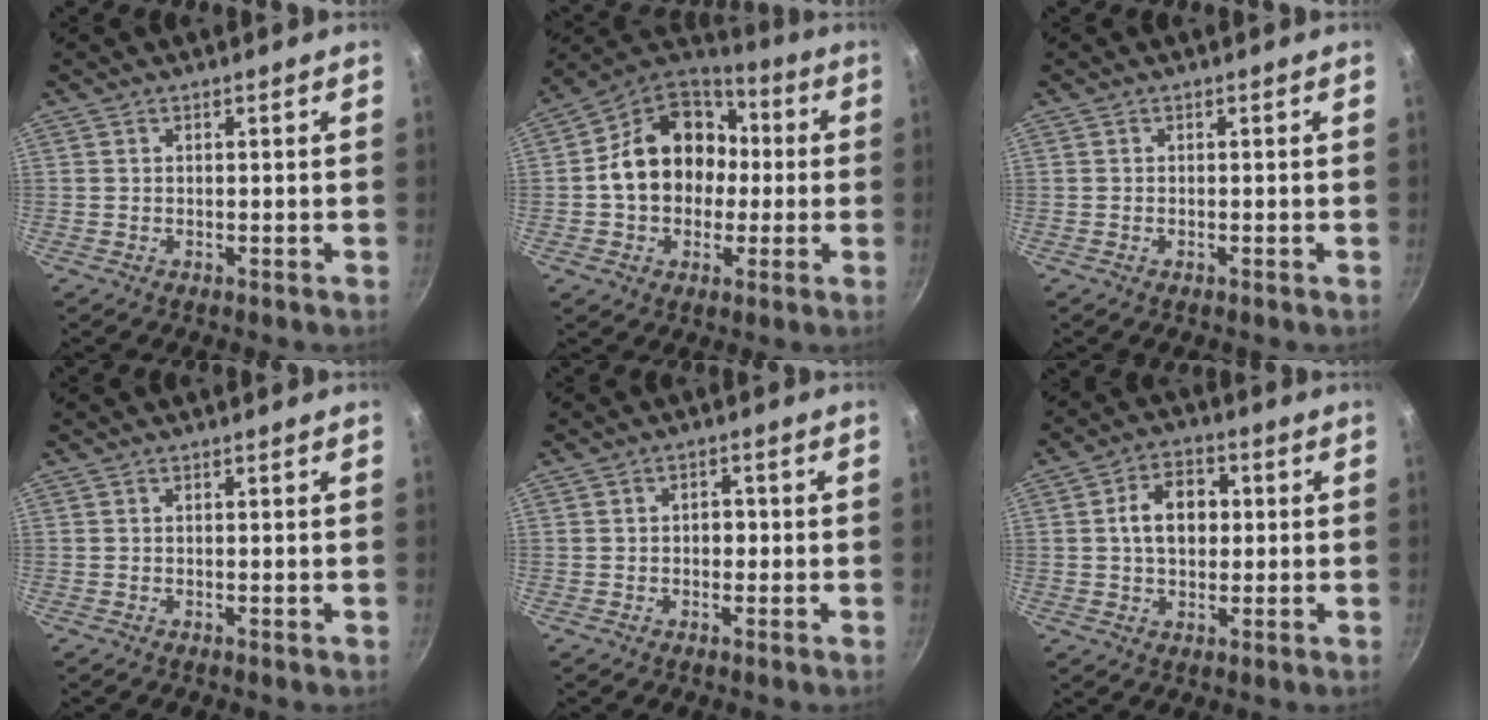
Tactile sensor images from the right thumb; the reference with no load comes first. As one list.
[{"total": 18.4, "force": [0.3, 14.7, 11.0], "torque": [-0.152, 0.044, -0.004]}, {"total": 0.0}, {"total": 0.0}, {"total": 2.7, "force": [-0.2, 2.1, 1.7], "torque": [-0.010, 0.009, -0.006]}, {"total": 9.0, "force": [1.0, 6.4, 6.3], "torque": [-0.075, 0.015, 0.007]}]